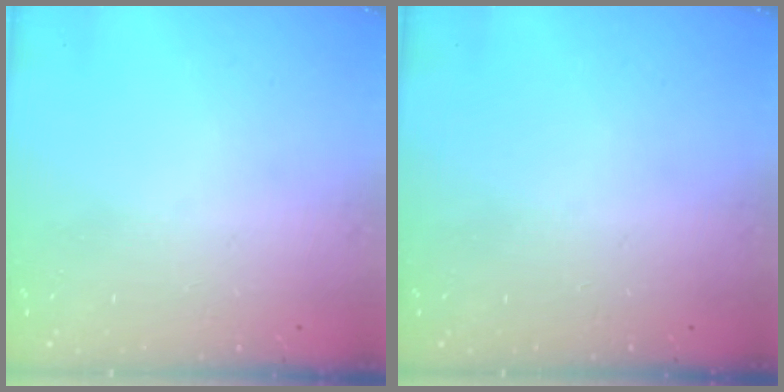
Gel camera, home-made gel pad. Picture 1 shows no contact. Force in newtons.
{"total": 0.0}